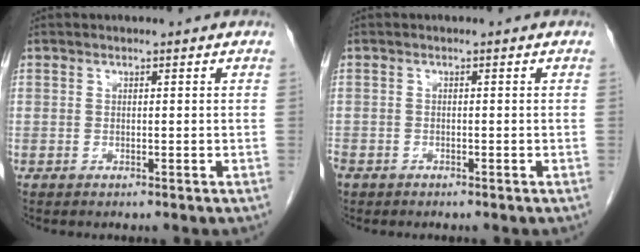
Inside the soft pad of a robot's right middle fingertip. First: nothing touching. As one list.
[{"total": 2.8, "force": [-2.0, 1.8, 1.0], "torque": [-0.032, -0.005, -0.038]}]